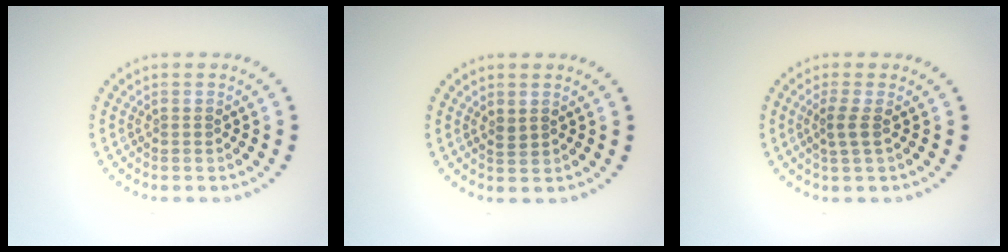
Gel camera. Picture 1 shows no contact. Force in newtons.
{"total": 0.8, "press": 0.7, "slide": 0.4}
{"total": 1.6, "press": 1.3, "slide": 1.0}